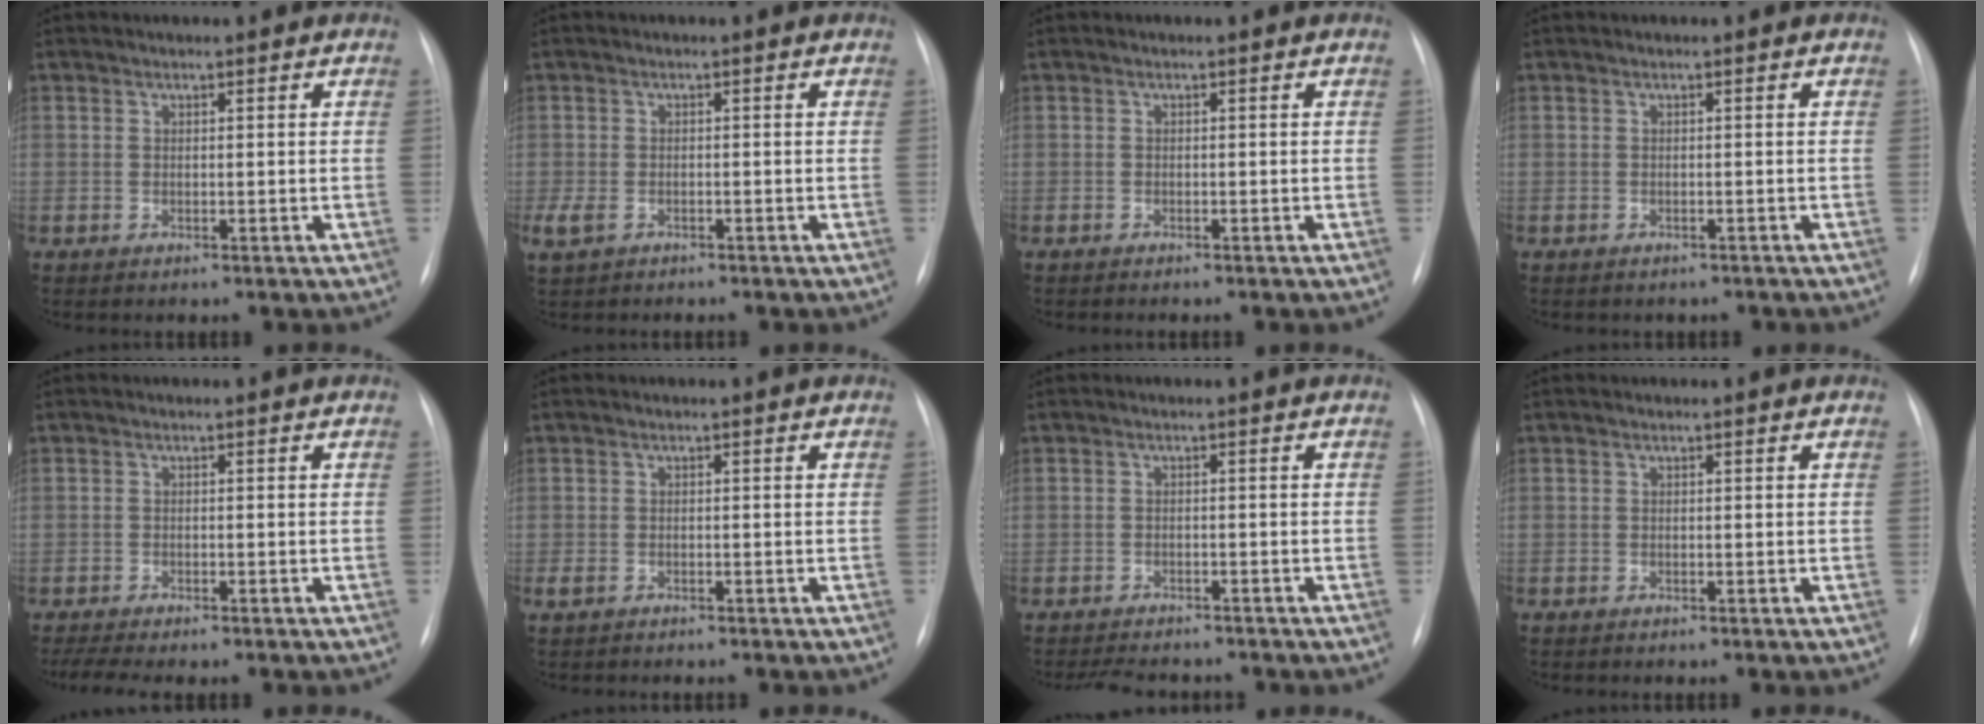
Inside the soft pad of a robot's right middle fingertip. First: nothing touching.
{"total": 3.4, "force": [-2.0, 2.0, 1.9], "torque": [-0.050, -0.008, -0.031]}
{"total": 1.5, "force": [-1.3, 0.3, 0.7], "torque": [-0.012, -0.005, -0.015]}
{"total": 2.7, "force": [-2.4, 1.2, 0.6], "torque": [-0.011, 0.000, -0.026]}
{"total": 5.4, "force": [-4.5, 0.7, 2.8], "torque": [-0.044, -0.003, -0.065]}
{"total": 2.2, "force": [-1.8, 1.0, 1.0], "torque": [-0.020, -0.005, -0.022]}
{"total": 6.7, "force": [-6.2, 1.6, 1.9], "torque": [-0.026, -0.007, -0.084]}
{"total": 0.6, "force": [-0.5, 0.1, 0.3], "torque": [-0.007, -0.003, -0.008]}